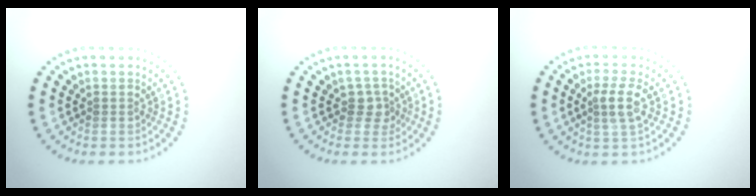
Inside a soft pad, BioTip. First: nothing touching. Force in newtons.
{"total": 1.8, "press": 1.5, "slide": 1.0}
{"total": 2.5, "press": 2.2, "slide": 1.1}